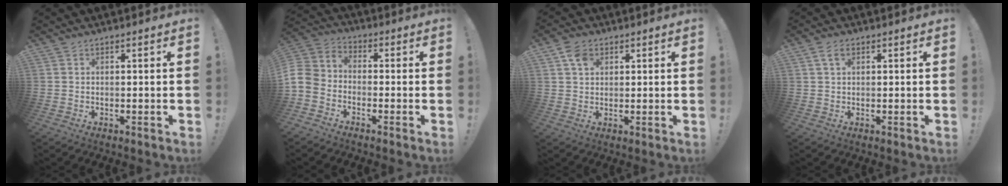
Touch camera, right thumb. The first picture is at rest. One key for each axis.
{"total": 7.4, "fx": -5.1, "fy": 4.7, "fz": 2.7, "tx": -0.064, "ty": 0.029, "tz": -0.098}
{"total": 4.9, "fx": 2.1, "fy": 3.6, "fz": 2.6, "tx": -0.033, "ty": -0.003, "tz": 0.038}
{"total": 3.4, "fx": 1.6, "fy": 1.9, "fz": 2.3, "tx": -0.035, "ty": -0.002, "tz": 0.027}